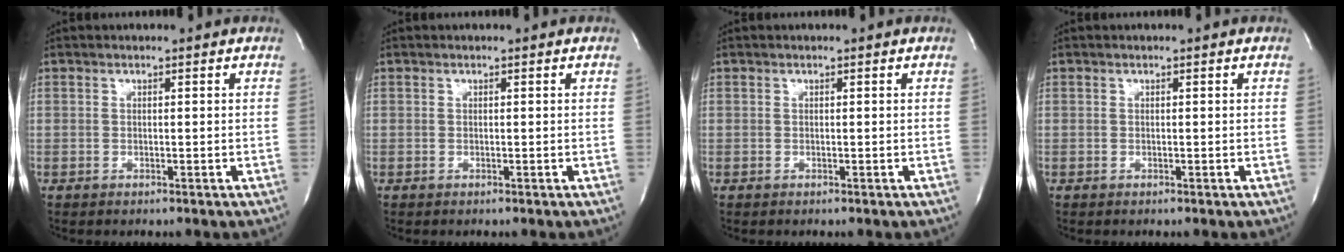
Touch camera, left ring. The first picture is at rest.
{"total": 0.0}
{"total": 0.0}
{"total": 0.0}